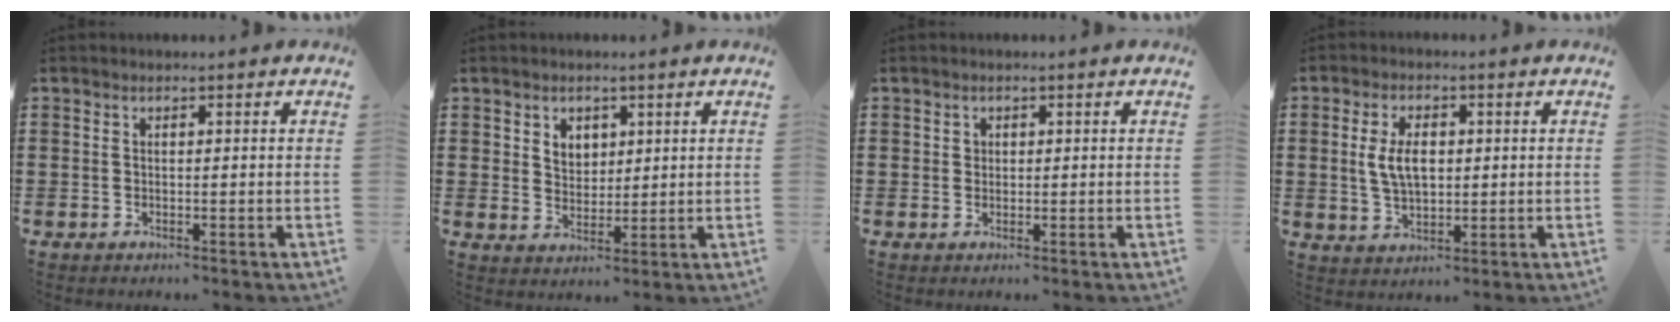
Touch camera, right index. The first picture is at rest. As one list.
[{"total": 3.1, "force": [1.9, 2.4, 0.8], "torque": [-0.025, 0.010, 0.034]}, {"total": 0.9, "force": [0.4, 0.8, 0.2], "torque": [-0.005, 0.003, 0.009]}, {"total": 5.7, "force": [0.7, 3.2, 4.7], "torque": [-0.096, 0.006, 0.007]}]